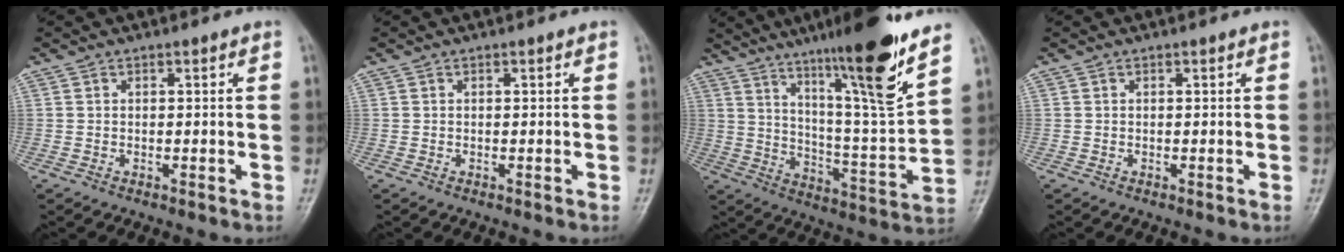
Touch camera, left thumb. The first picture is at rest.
{"total": 0.0}
{"total": 20.3, "force": [13.2, 1.0, 15.4], "torque": [-0.217, -0.072, 0.215]}
{"total": 0.0}